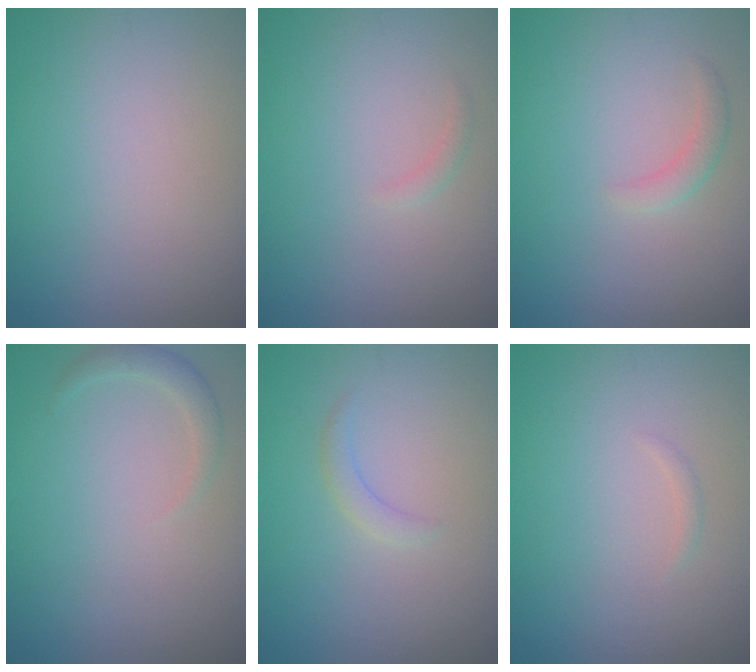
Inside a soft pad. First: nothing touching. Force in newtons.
{"total": 0.7, "press": 0.7, "slide": 0.1}
{"total": 1.3, "press": 1.3, "slide": 0.1}
{"total": 1.4, "press": 1.4, "slide": 0.1}
{"total": 1.2, "press": 1.2, "slide": 0.2}
{"total": 0.5, "press": 0.5, "slide": 0.0}